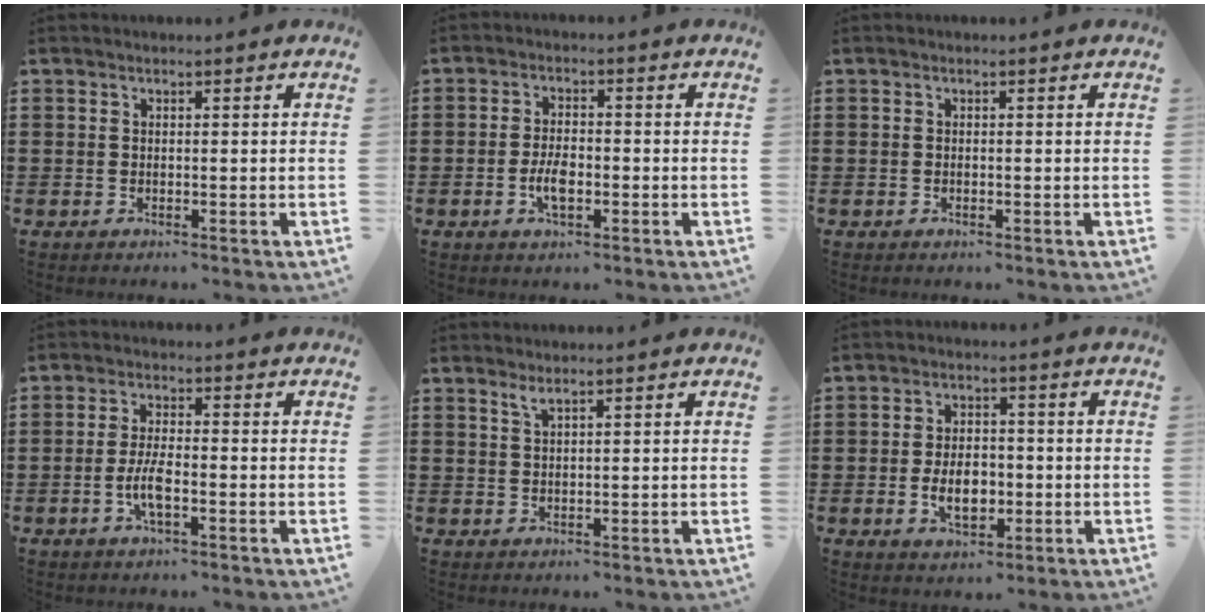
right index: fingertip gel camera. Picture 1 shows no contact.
{"total": 4.0, "force": [-1.2, 1.8, 3.4], "torque": [-0.075, 0.002, -0.026]}
{"total": 0.0}
{"total": 4.5, "force": [-1.4, 1.3, 4.0], "torque": [-0.090, -0.002, -0.032]}
{"total": 1.5, "force": [1.1, 0.1, 0.9], "torque": [-0.020, 0.001, 0.020]}
{"total": 6.1, "force": [-1.3, 3.7, 4.7], "torque": [-0.083, -0.002, -0.030]}